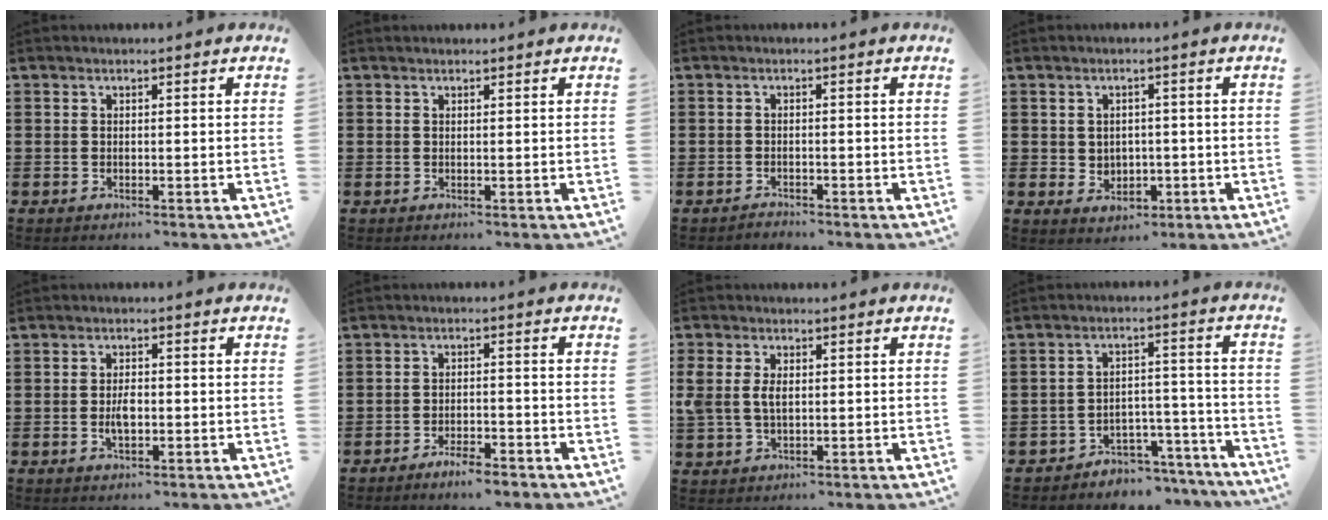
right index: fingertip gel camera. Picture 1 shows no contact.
{"total": 0.0}
{"total": 1.0, "force": [-1.0, -0.2, -0.1], "torque": [-0.001, -0.001, -0.020]}
{"total": 2.5, "force": [0.3, 2.4, 0.6], "torque": [-0.017, 0.003, 0.001]}
{"total": 3.1, "force": [-0.5, 1.4, 2.8], "torque": [-0.052, 0.002, -0.008]}
{"total": 3.5, "force": [-3.2, 0.2, 1.3], "torque": [-0.025, 0.005, -0.062]}
{"total": 3.9, "force": [0.4, 2.4, 3.1], "torque": [-0.080, 0.004, 0.000]}
{"total": 4.3, "force": [-4.1, 1.2, 0.5], "torque": [-0.015, 0.009, -0.082]}